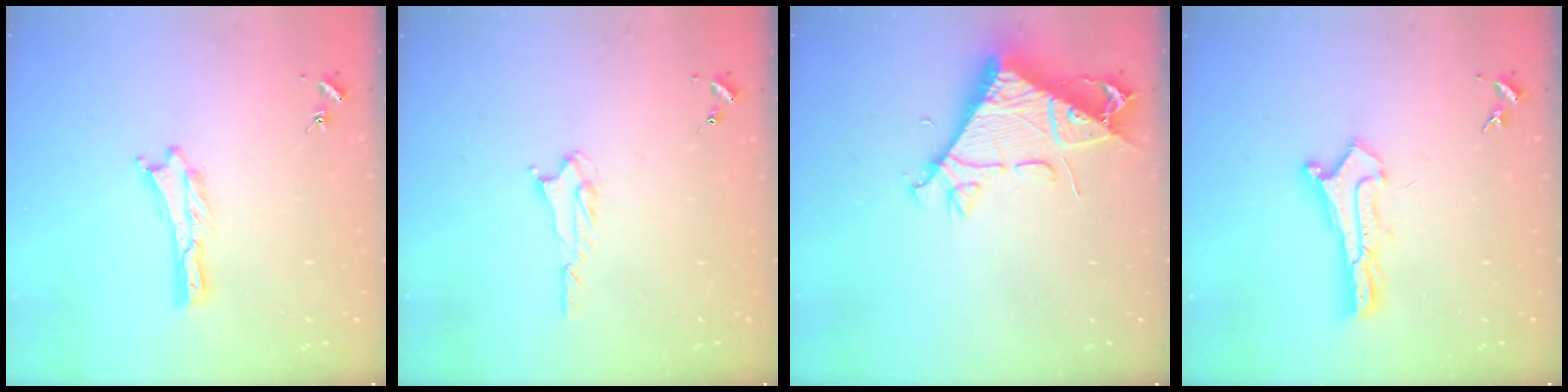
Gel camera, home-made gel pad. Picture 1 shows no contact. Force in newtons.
{"total": 1.8, "press": 1.7, "slide": 0.3}
{"total": 8.4, "press": 8.3, "slide": 0.7}
{"total": 0.9, "press": 0.9, "slide": 0.1}